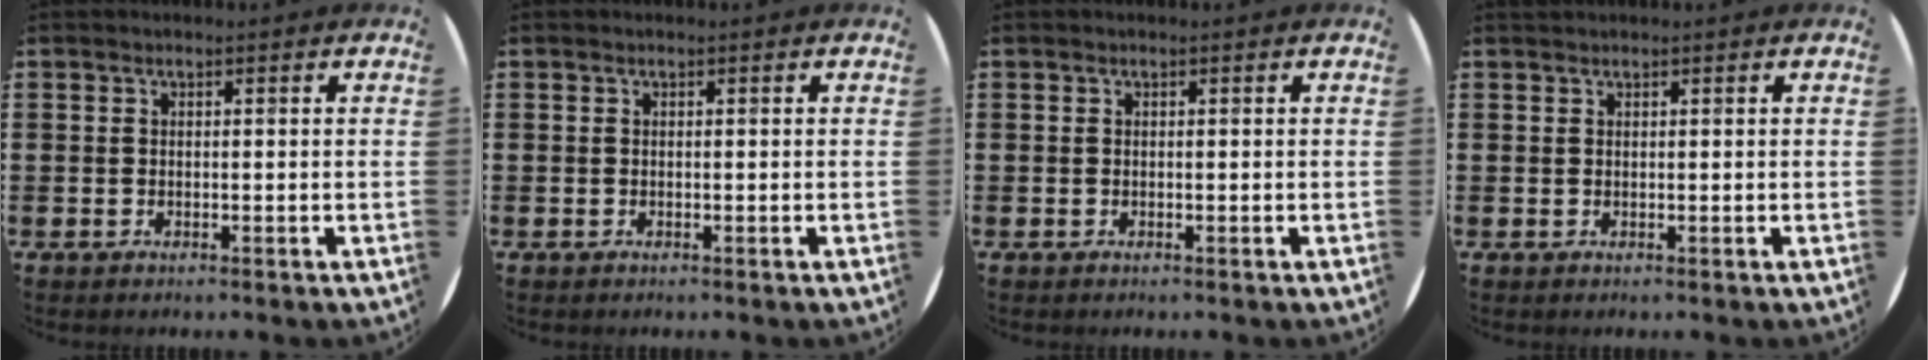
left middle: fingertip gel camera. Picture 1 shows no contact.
{"total": 0.0}
{"total": 0.0}
{"total": 0.0}